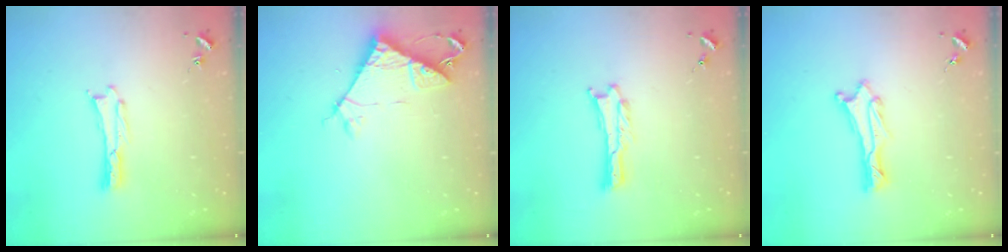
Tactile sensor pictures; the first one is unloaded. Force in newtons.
{"total": 7.0, "press": 7.0, "slide": 0.7}
{"total": 0.0}
{"total": 0.9, "press": 0.8, "slide": 0.1}